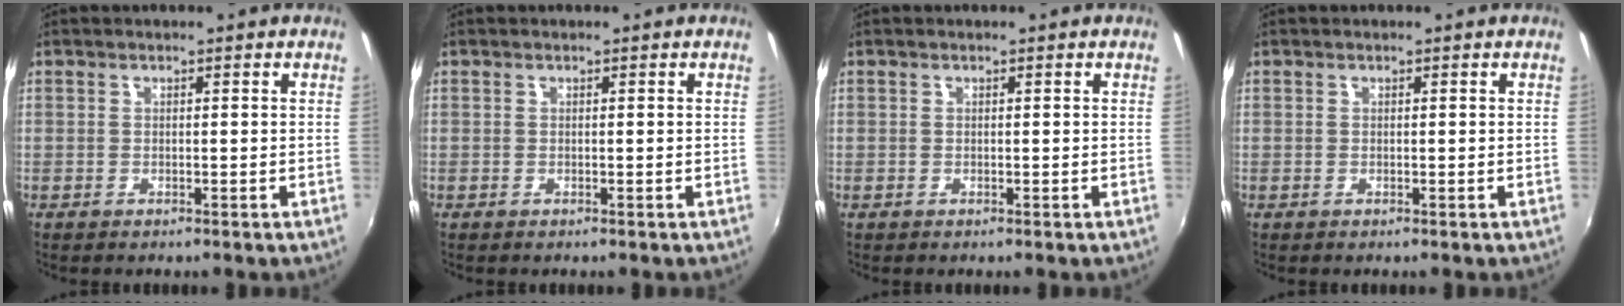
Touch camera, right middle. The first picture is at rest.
{"total": 0.0}
{"total": 0.0}
{"total": 0.0}